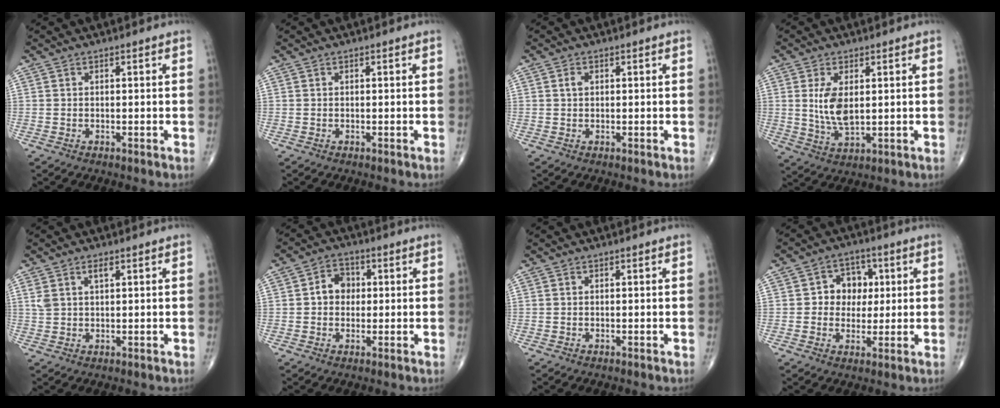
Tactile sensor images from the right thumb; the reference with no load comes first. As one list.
[{"total": 0.0}, {"total": 1.2, "force": [0.3, 0.9, 0.8], "torque": [-0.014, 0.003, 0.006]}, {"total": 7.0, "force": [1.2, 3.3, 6.0], "torque": [-0.115, -0.015, 0.032]}, {"total": 3.2, "force": [1.6, 1.4, 2.4], "torque": [-0.049, 0.002, 0.037]}, {"total": 5.1, "force": [0.4, 4.3, 2.8], "torque": [-0.023, 0.012, 0.000]}, {"total": 0.0}, {"total": 7.3, "force": [1.1, 6.3, 3.7], "torque": [-0.005, 0.006, 0.011]}]